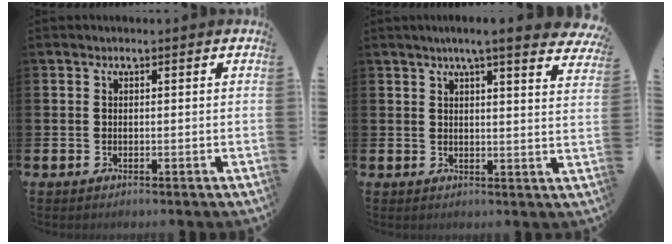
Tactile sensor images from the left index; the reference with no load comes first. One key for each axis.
{"total": 4.7, "fx": 4.1, "fy": -0.2, "fz": 2.2, "tx": -0.037, "ty": -0.023, "tz": 0.066}